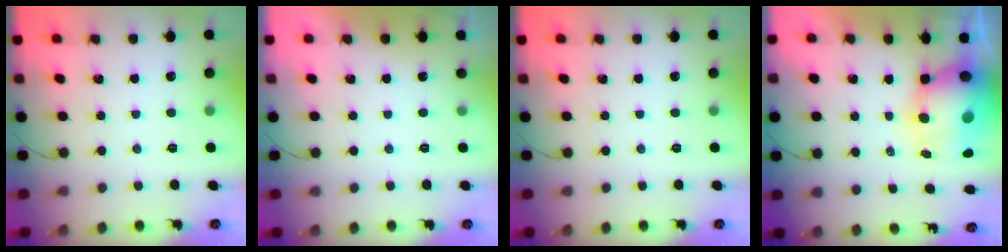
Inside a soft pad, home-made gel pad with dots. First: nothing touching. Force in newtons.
{"total": 0.0}
{"total": 0.0}
{"total": 14.4, "press": 14.0, "slide": 3.7}